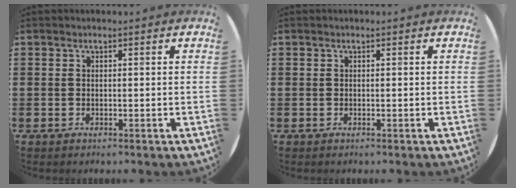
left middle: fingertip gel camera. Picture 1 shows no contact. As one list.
[{"total": 0.0}]